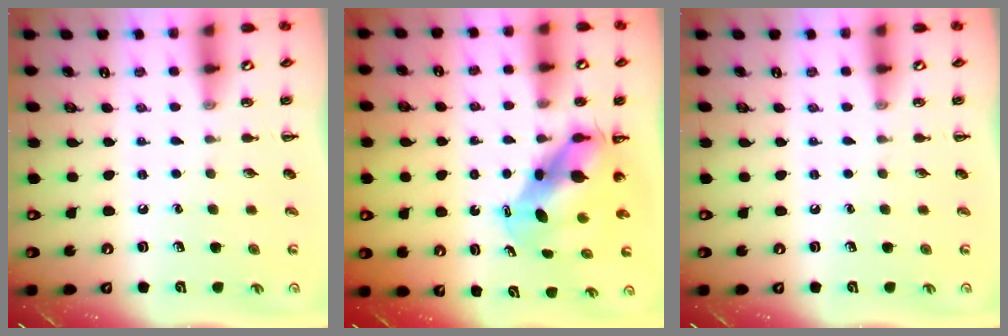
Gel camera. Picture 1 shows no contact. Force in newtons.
{"total": 6.9, "press": 6.6, "slide": 2.0}
{"total": 0.0}